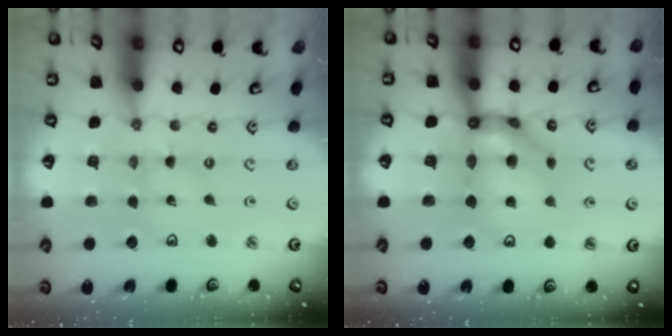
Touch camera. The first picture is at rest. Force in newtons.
{"total": 11.4, "press": 11.2, "slide": 1.7}